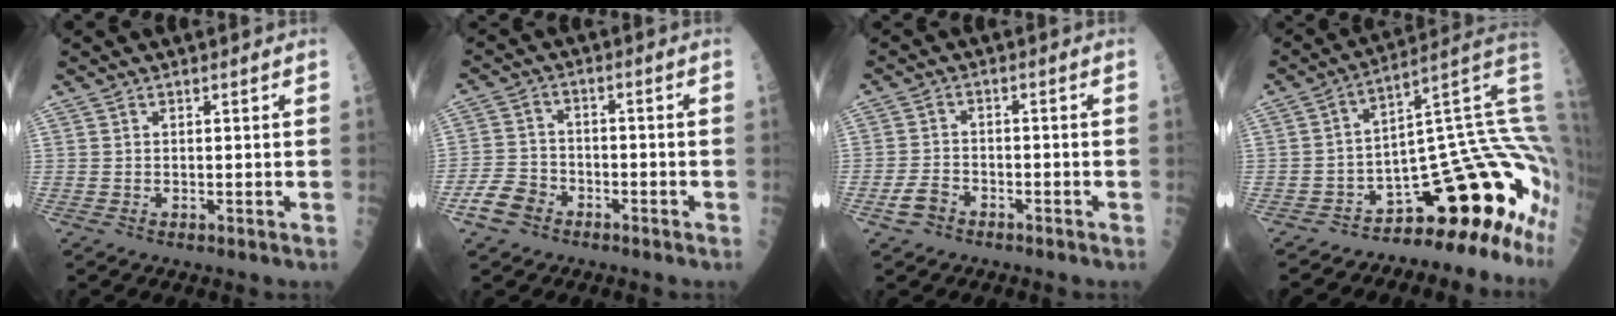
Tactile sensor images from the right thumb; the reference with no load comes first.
{"total": 6.0, "force": [-3.5, 4.2, 2.5], "torque": [-0.044, 0.025, -0.066]}
{"total": 3.6, "force": [-2.2, 2.3, 1.8], "torque": [-0.036, 0.017, -0.039]}
{"total": 12.8, "force": [-4.0, 3.9, 11.5], "torque": [-0.090, 0.124, -0.058]}